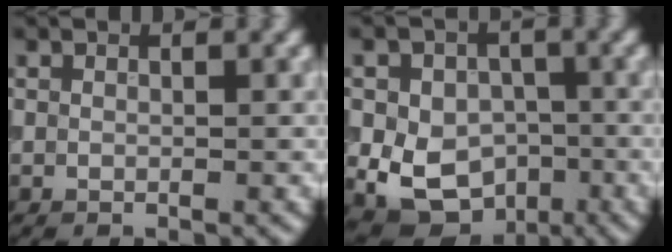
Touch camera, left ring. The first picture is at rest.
{"total": 9.1, "force": [-2.0, 7.2, 5.1], "torque": [-0.054, -0.013, -0.046]}